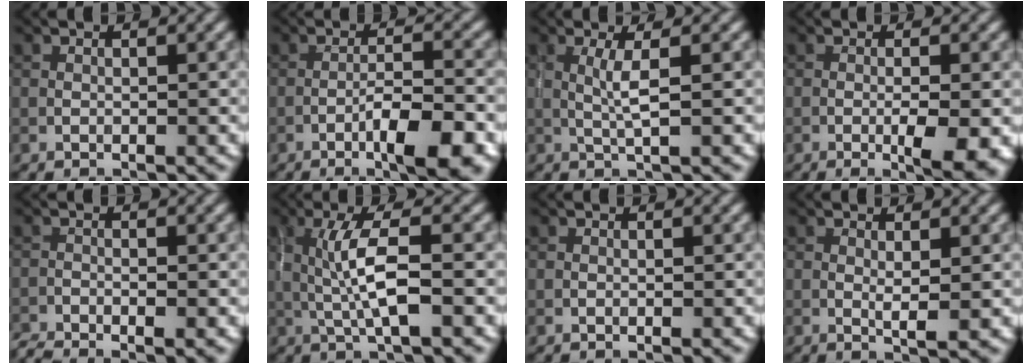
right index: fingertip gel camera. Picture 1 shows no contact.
{"total": 6.1, "force": [-3.2, 1.1, 5.1], "torque": [-0.082, 0.009, -0.050]}
{"total": 2.2, "force": [0.3, 0.1, 2.2], "torque": [-0.048, 0.002, 0.006]}
{"total": 4.1, "force": [-1.2, 0.6, 3.9], "torque": [-0.063, -0.004, -0.016]}
{"total": 2.3, "force": [-1.9, 0.2, 1.3], "torque": [-0.031, -0.007, -0.041]}
{"total": 4.7, "force": [0.0, 0.9, 4.7], "torque": [-0.096, 0.004, -0.003]}
{"total": 0.0}
{"total": 1.6, "force": [0.3, 0.1, 1.6], "torque": [-0.029, -0.004, 0.004]}